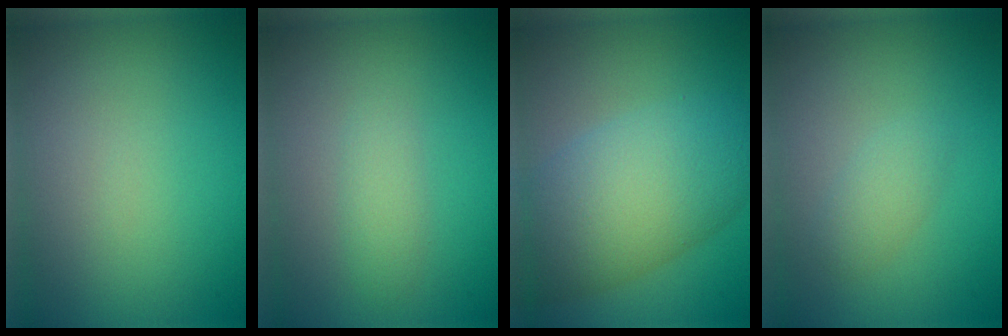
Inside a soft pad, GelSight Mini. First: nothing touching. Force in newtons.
{"total": 1.6, "press": 1.6, "slide": 0.1}
{"total": 8.4, "press": 8.4, "slide": 0.1}
{"total": 1.5, "press": 1.5, "slide": 0.0}